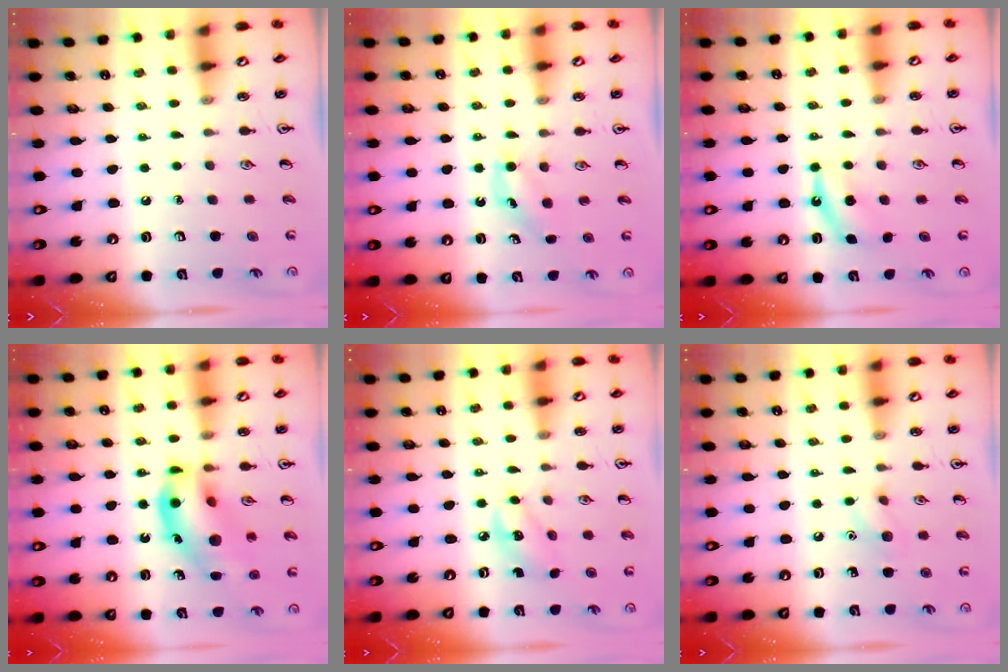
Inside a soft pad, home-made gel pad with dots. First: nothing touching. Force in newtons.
{"total": 4.3, "press": 4.1, "slide": 1.4}
{"total": 4.8, "press": 4.7, "slide": 0.9}
{"total": 15.4, "press": 14.9, "slide": 4.1}
{"total": 5.0, "press": 5.0, "slide": 0.8}
{"total": 6.4, "press": 6.3, "slide": 1.4}